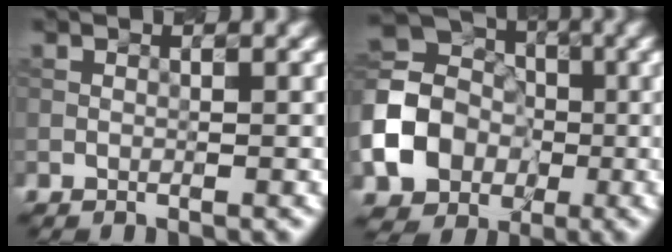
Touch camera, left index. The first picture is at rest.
{"total": 9.1, "force": [-2.1, 7.7, 4.3], "torque": [-0.089, -0.009, -0.049]}